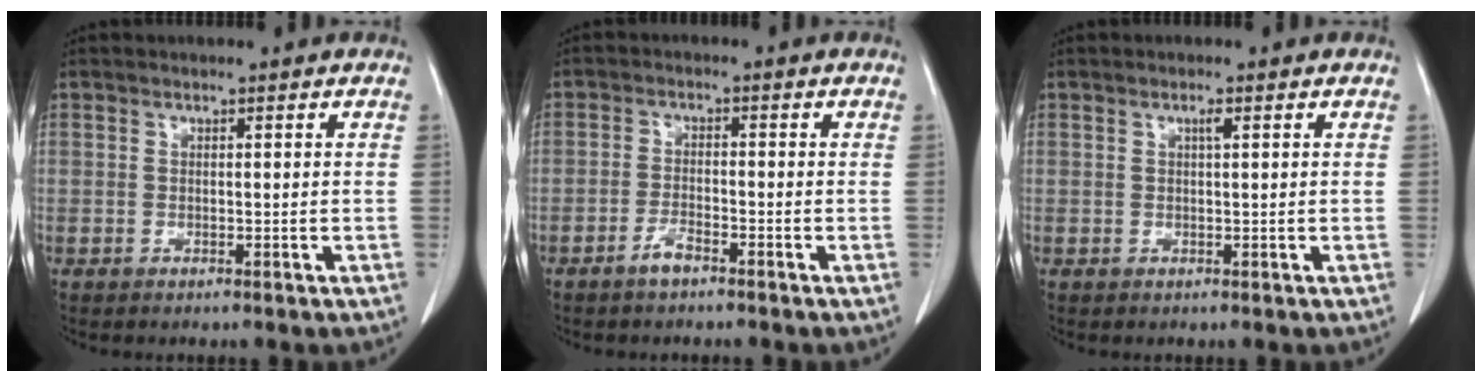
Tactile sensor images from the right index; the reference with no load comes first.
{"total": 2.7, "force": [-2.0, 0.6, 1.6], "torque": [-0.033, 0.001, -0.040]}
{"total": 0.9, "force": [0.4, 0.0, 0.8], "torque": [-0.016, 0.002, 0.007]}